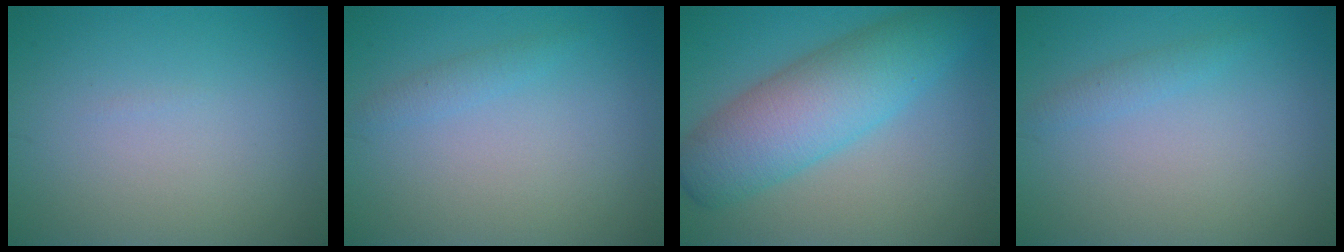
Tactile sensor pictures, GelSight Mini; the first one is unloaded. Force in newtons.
{"total": 1.1, "press": 1.1, "slide": 0.1}
{"total": 6.5, "press": 6.5, "slide": 0.2}
{"total": 1.1, "press": 1.1, "slide": 0.1}